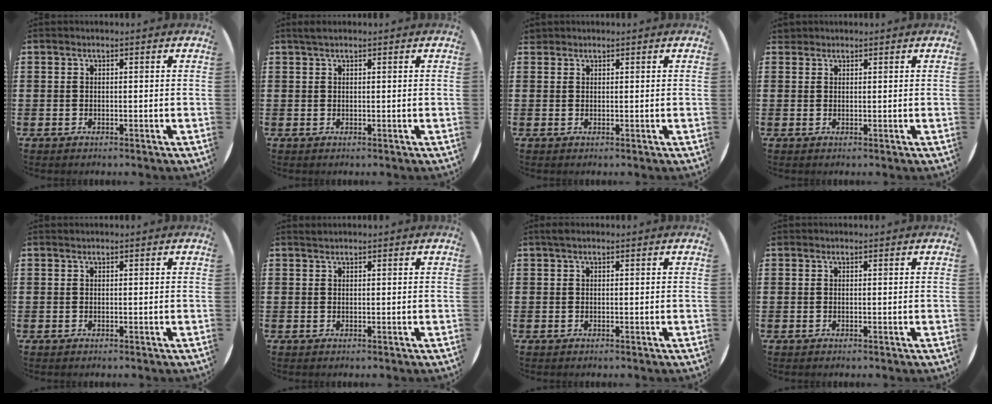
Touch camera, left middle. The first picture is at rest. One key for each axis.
{"total": 0.9, "fx": 0.8, "fy": 0.1, "fz": 0.4, "tx": -0.009, "ty": 0.002, "tz": 0.014}
{"total": 0.7, "fx": 0.7, "fy": 0.2, "fz": -0.1, "tx": 0.001, "ty": 0.002, "tz": 0.014}
{"total": 1.0, "fx": 0.9, "fy": 0.3, "fz": 0.0, "tx": -0.002, "ty": 0.002, "tz": 0.018}
{"total": 0.0}
{"total": 0.5, "fx": 0.5, "fy": -0.1, "fz": 0.0, "tx": -0.001, "ty": 0.000, "tz": 0.010}
{"total": 0.6, "fx": 0.4, "fy": 0.2, "fz": 0.4, "tx": -0.008, "ty": 0.004, "tz": 0.006}
{"total": 0.0}